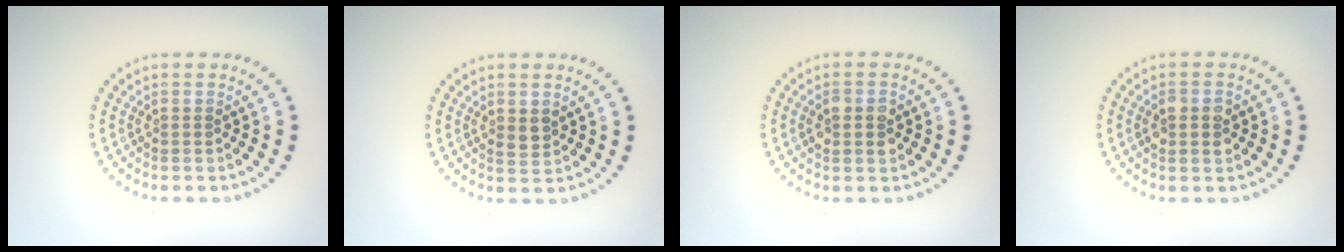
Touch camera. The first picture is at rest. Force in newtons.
{"total": 1.4, "press": 1.4, "slide": 0.3}
{"total": 2.4, "press": 2.4, "slide": 0.2}
{"total": 2.4, "press": 2.4, "slide": 0.2}